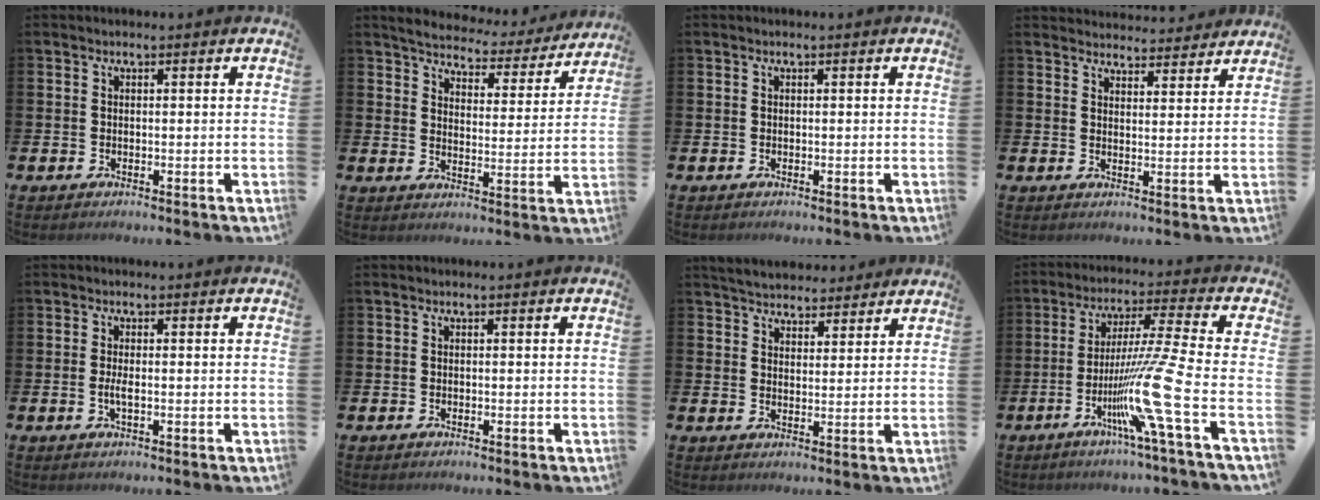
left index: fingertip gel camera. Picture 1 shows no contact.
{"total": 4.9, "force": [4.7, 1.2, 0.7], "torque": [-0.029, -0.038, 0.076]}
{"total": 0.0}
{"total": 4.0, "force": [3.9, 0.6, -0.2], "torque": [-0.003, -0.023, 0.071]}
{"total": 1.6, "force": [-0.3, 0.4, 1.5], "torque": [-0.029, 0.001, -0.005]}
{"total": 0.0}
{"total": 4.6, "force": [4.5, 1.0, 0.0], "torque": [-0.014, -0.023, 0.082]}
{"total": 11.8, "force": [-4.4, -1.7, 10.8], "torque": [-0.202, -0.020, -0.090]}